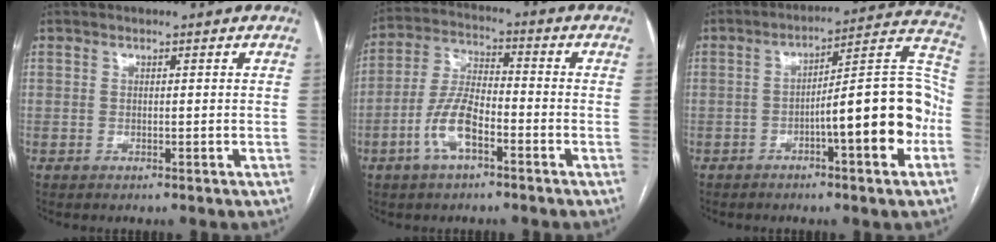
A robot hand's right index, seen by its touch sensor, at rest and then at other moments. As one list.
[{"total": 8.3, "force": [-3.6, 3.1, 6.8], "torque": [-0.149, 0.009, -0.072]}, {"total": 15.0, "force": [-4.2, 1.9, 14.3], "torque": [-0.196, 0.031, -0.060]}]